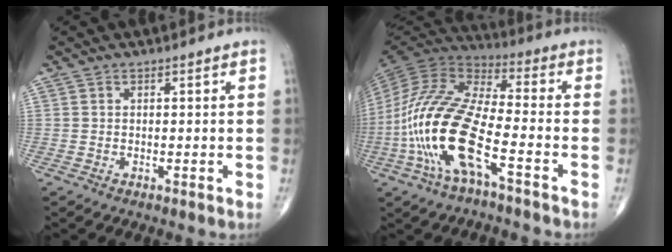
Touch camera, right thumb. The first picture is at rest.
{"total": 20.1, "force": [-6.8, 6.5, 17.8], "torque": [-0.388, 0.034, -0.128]}